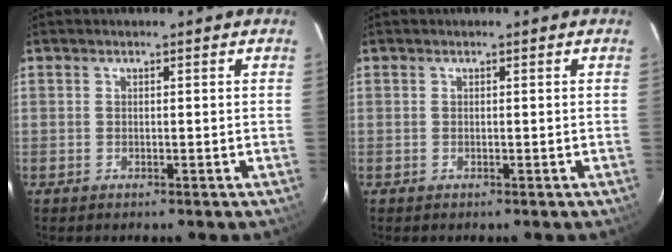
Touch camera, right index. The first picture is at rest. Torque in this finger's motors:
{"motor_torque": [0.00, 0.00, 0.00, 0.00]}